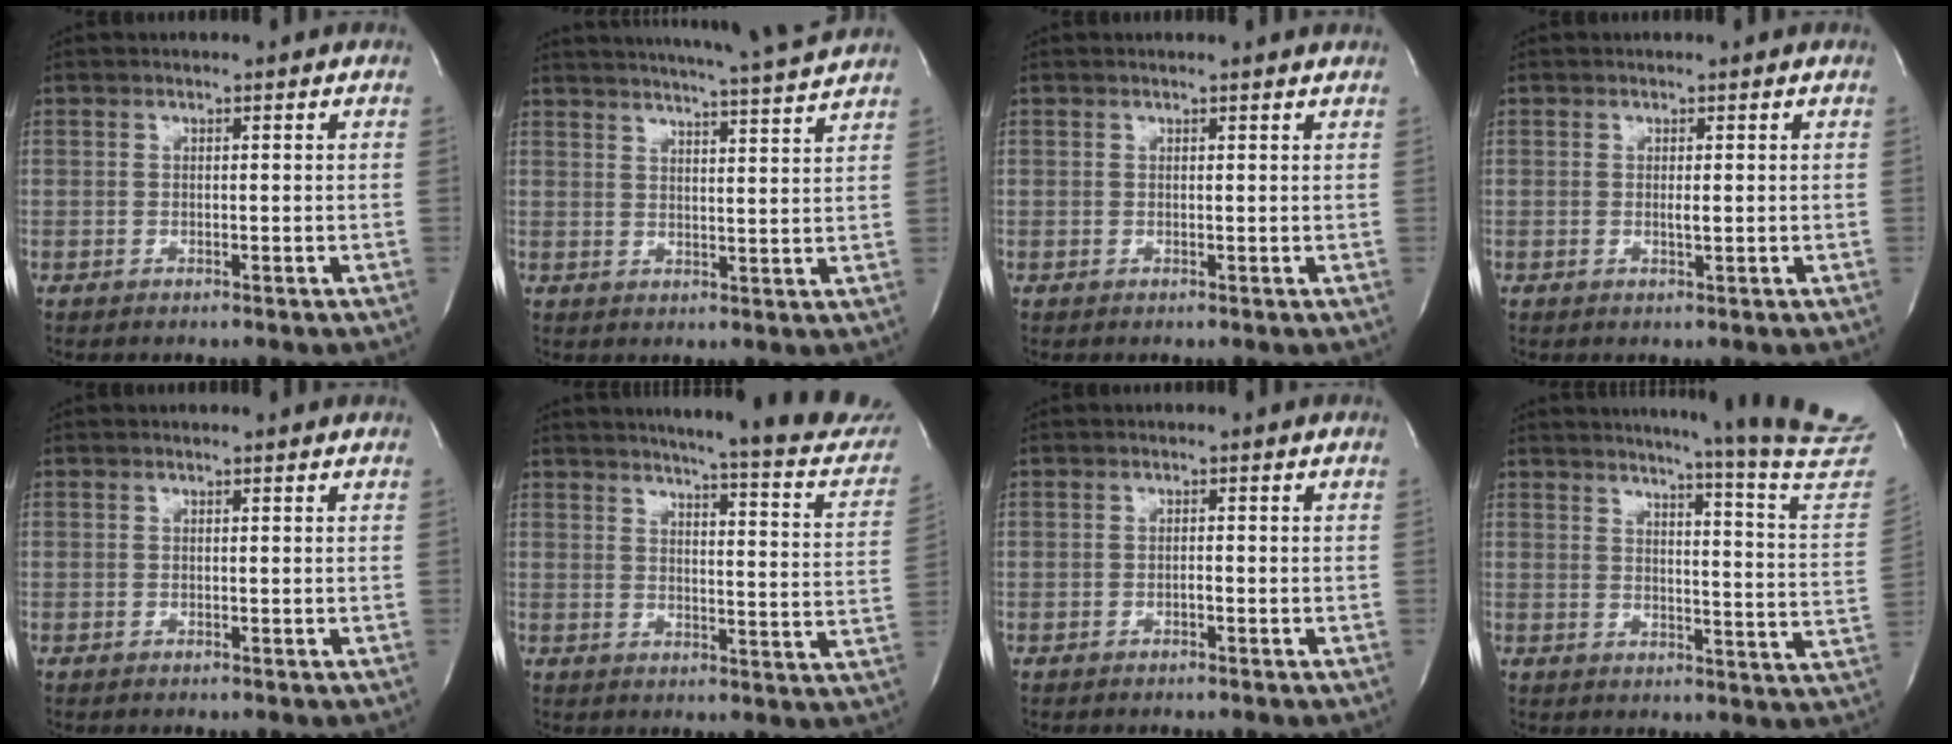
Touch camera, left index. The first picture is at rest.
{"total": 14.0, "force": [13.0, -1.5, 5.0], "torque": [-0.091, -0.034, 0.167]}
{"total": 1.8, "force": [1.7, -0.2, 0.4], "torque": [-0.015, -0.002, 0.014]}
{"total": 0.8, "force": [0.0, 0.0, 0.8], "torque": [-0.020, -0.006, 0.000]}
{"total": 0.6, "force": [0.5, -0.1, 0.2], "torque": [-0.008, -0.003, 0.007]}
{"total": 21.2, "force": [19.2, 1.3, 9.0], "torque": [-0.119, -0.076, 0.217]}
{"total": 0.6, "force": [-0.4, 0.1, 0.4], "torque": [-0.007, -0.001, -0.009]}
{"total": 22.5, "force": [20.3, -2.2, 9.4], "torque": [-0.136, -0.127, 0.231]}